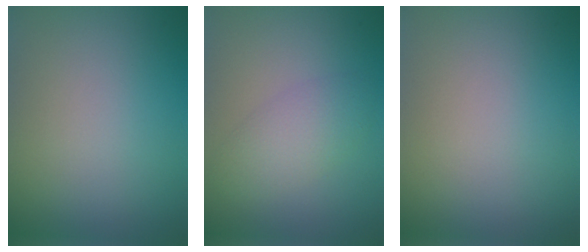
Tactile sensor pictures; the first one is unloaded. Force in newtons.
{"total": 2.9, "press": 2.9, "slide": 0.1}
{"total": 0.0}